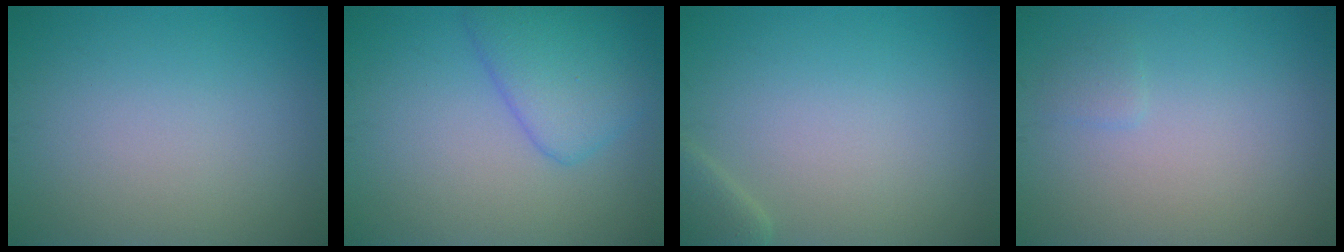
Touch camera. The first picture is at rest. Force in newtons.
{"total": 4.6, "press": 4.6, "slide": 0.3}
{"total": 1.9, "press": 1.9, "slide": 0.2}
{"total": 0.8, "press": 0.8, "slide": 0.1}